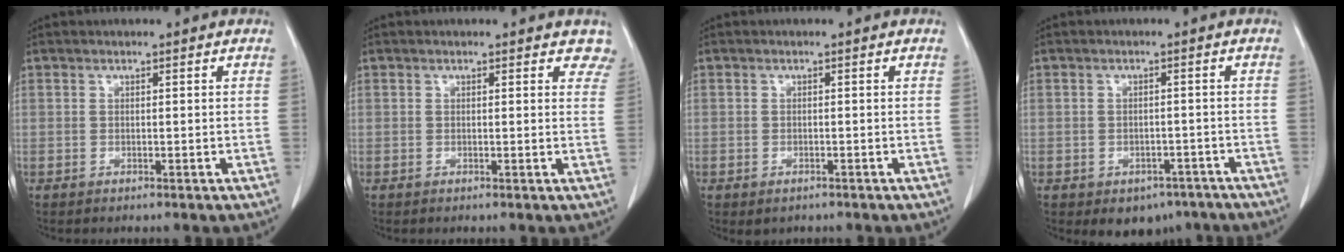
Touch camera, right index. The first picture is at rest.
{"total": 3.5, "force": [3.1, 1.4, 0.6], "torque": [0.016, -0.008, 0.007]}
{"total": 1.3, "force": [-0.8, 0.8, 0.5], "torque": [-0.012, -0.001, -0.006]}
{"total": 5.5, "force": [-3.7, 3.8, 1.5], "torque": [-0.003, 0.011, -0.042]}